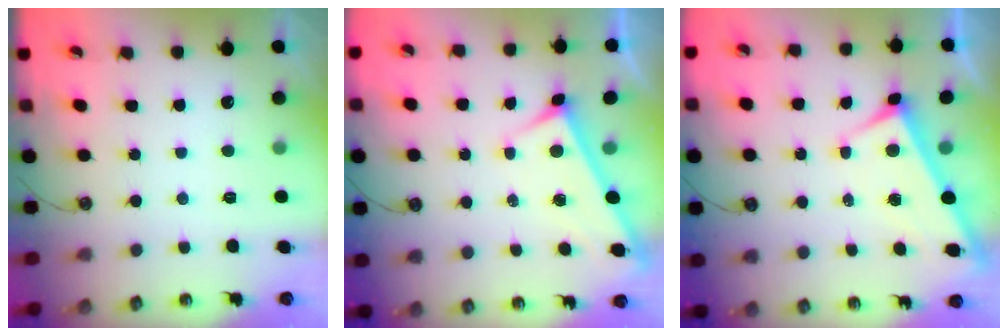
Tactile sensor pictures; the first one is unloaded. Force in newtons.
{"total": 3.2, "press": 3.2, "slide": 0.3}
{"total": 3.6, "press": 3.6, "slide": 0.2}